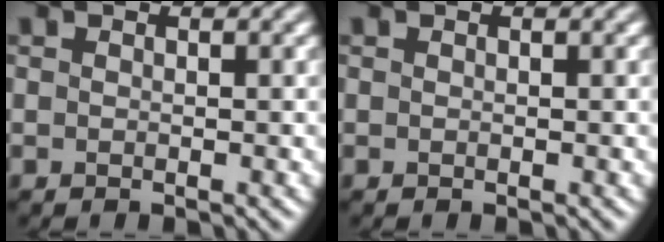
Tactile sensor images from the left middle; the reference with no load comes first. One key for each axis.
{"total": 0.0}